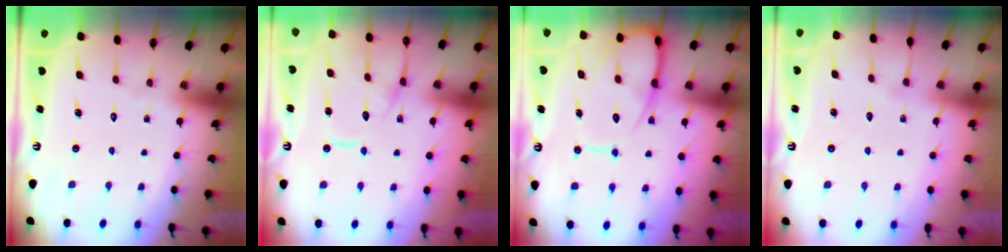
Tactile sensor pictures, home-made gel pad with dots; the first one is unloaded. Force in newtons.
{"total": 12.7, "press": 12.7, "slide": 1.1}
{"total": 12.9, "press": 12.8, "slide": 1.3}
{"total": 5.5, "press": 5.5, "slide": 0.6}